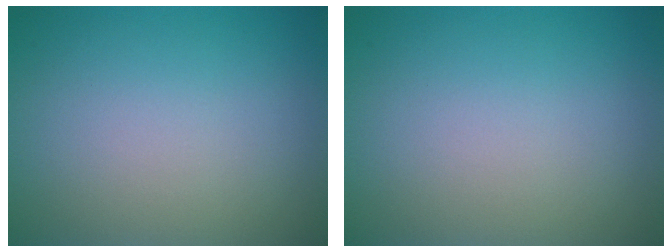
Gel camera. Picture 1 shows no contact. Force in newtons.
{"total": 0.0}